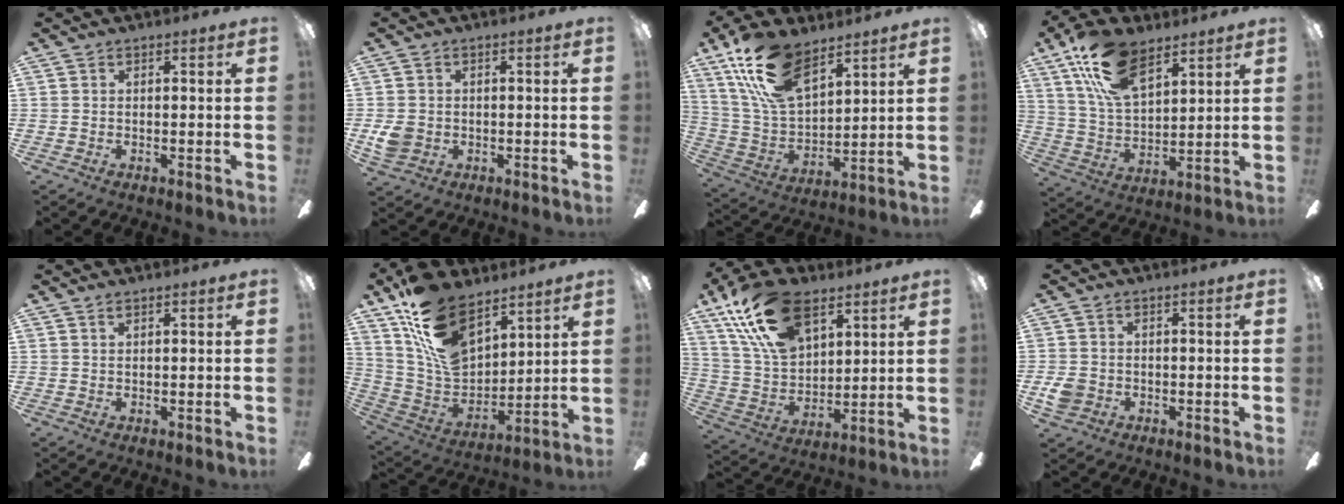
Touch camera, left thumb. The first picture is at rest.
{"total": 4.9, "force": [-0.5, 4.2, 2.5], "torque": [-0.049, 0.005, -0.009]}
{"total": 19.4, "force": [11.9, 9.8, 11.7], "torque": [-0.249, -0.042, 0.218]}
{"total": 18.0, "force": [10.8, 9.2, 11.1], "torque": [-0.214, -0.030, 0.195]}
{"total": 1.2, "force": [0.8, 0.6, 0.7], "torque": [-0.016, 0.003, 0.014]}
{"total": 20.0, "force": [12.1, 11.4, 11.2], "torque": [-0.221, -0.068, 0.226]}
{"total": 21.4, "force": [12.2, 12.0, 12.9], "torque": [-0.262, -0.038, 0.222]}
{"total": 4.1, "force": [-1.0, 3.4, 2.0], "torque": [-0.039, 0.003, -0.021]}